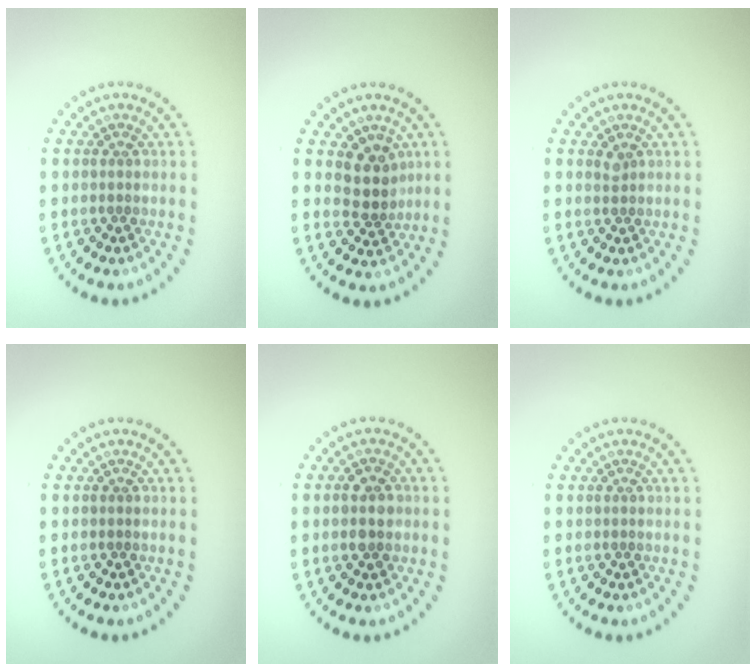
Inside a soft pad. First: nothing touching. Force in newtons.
{"total": 2.8, "press": 2.4, "slide": 1.5}
{"total": 0.7, "press": 0.4, "slide": 0.6}
{"total": 0.0}
{"total": 2.0, "press": 2.0, "slide": 0.1}
{"total": 0.0}